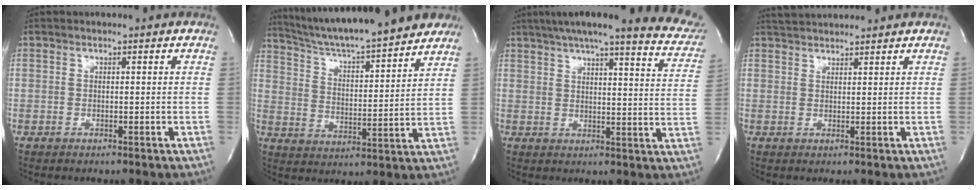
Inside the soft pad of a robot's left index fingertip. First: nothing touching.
{"total": 19.1, "force": [17.1, 1.1, 8.5], "torque": [-0.137, 0.005, 0.258]}
{"total": 22.1, "force": [18.8, 2.5, 11.4], "torque": [-0.153, -0.024, 0.216]}
{"total": 4.5, "force": [4.4, 0.4, 0.9], "torque": [-0.020, 0.030, 0.073]}